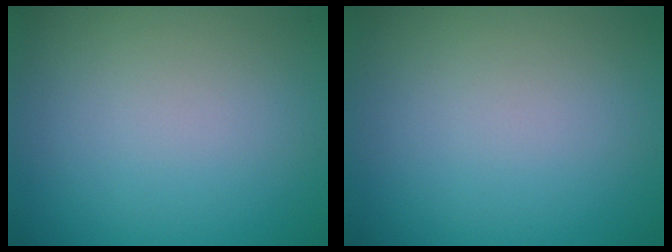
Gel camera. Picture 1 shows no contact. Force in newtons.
{"total": 0.0}